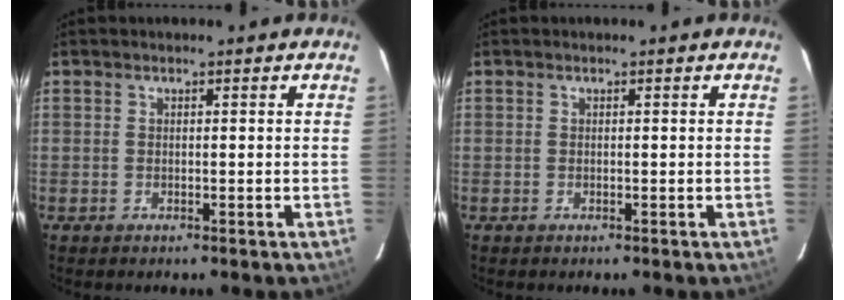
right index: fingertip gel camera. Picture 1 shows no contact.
{"total": 0.0}